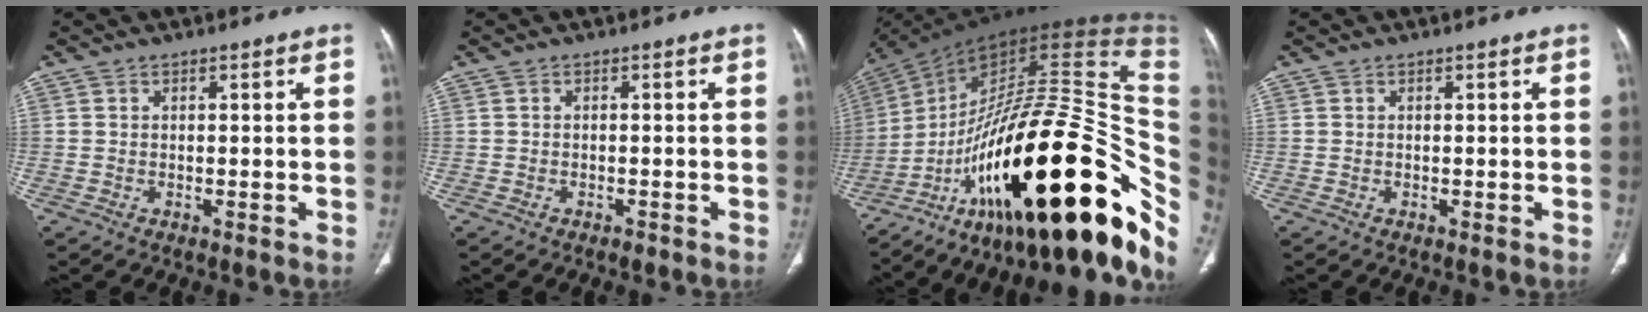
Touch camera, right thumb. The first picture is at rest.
{"total": 0.8, "force": [-0.6, 0.4, 0.4], "torque": [-0.009, 0.004, -0.008]}
{"total": 41.2, "force": [-12.8, 13.9, 36.7], "torque": [-0.452, 0.085, -0.198]}
{"total": 0.0}